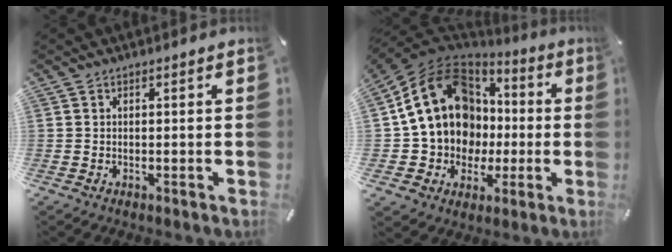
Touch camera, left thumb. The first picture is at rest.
{"total": 21.3, "force": [3.1, 17.8, 11.3], "torque": [-0.228, -0.006, 0.077]}